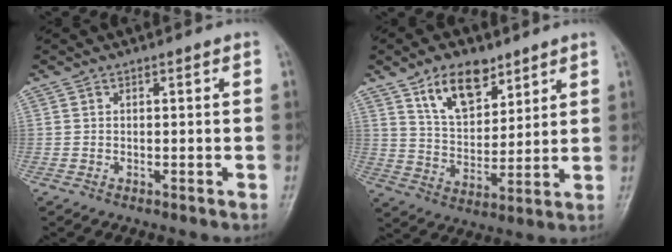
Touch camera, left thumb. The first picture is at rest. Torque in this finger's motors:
{"motor_torque": [0.16, 0.52, 0.91, -0.36, 0.09]}